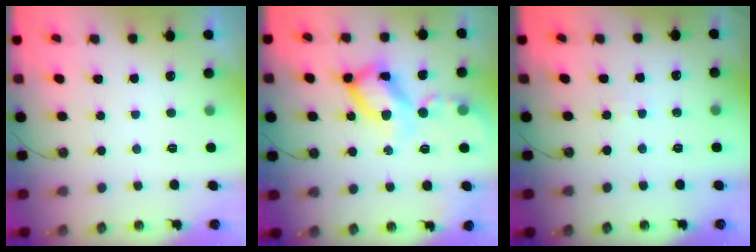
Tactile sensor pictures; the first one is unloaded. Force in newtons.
{"total": 16.2, "press": 16.0, "slide": 2.6}
{"total": 2.8, "press": 2.8, "slide": 0.3}